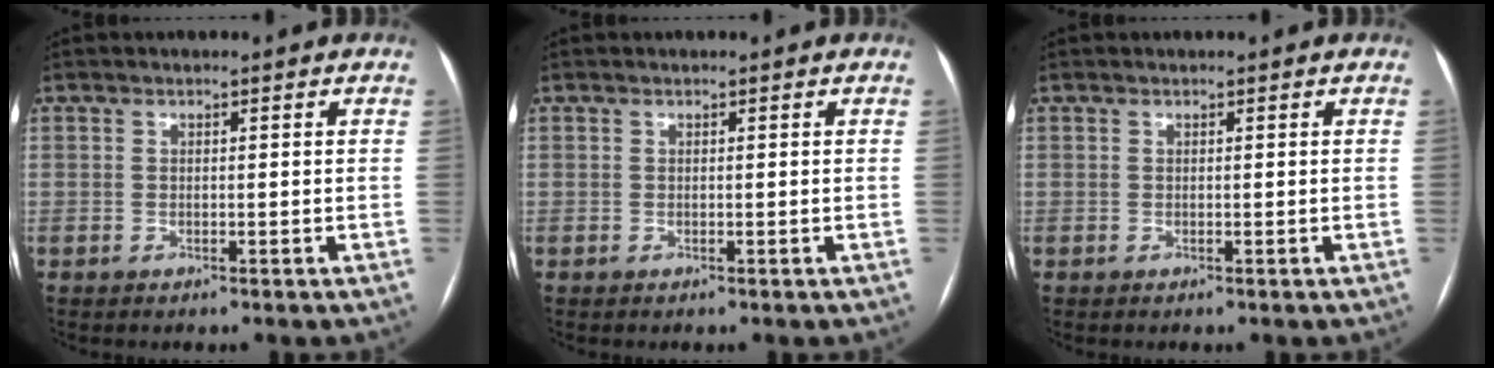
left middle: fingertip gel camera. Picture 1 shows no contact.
{"total": 0.0}
{"total": 0.0}